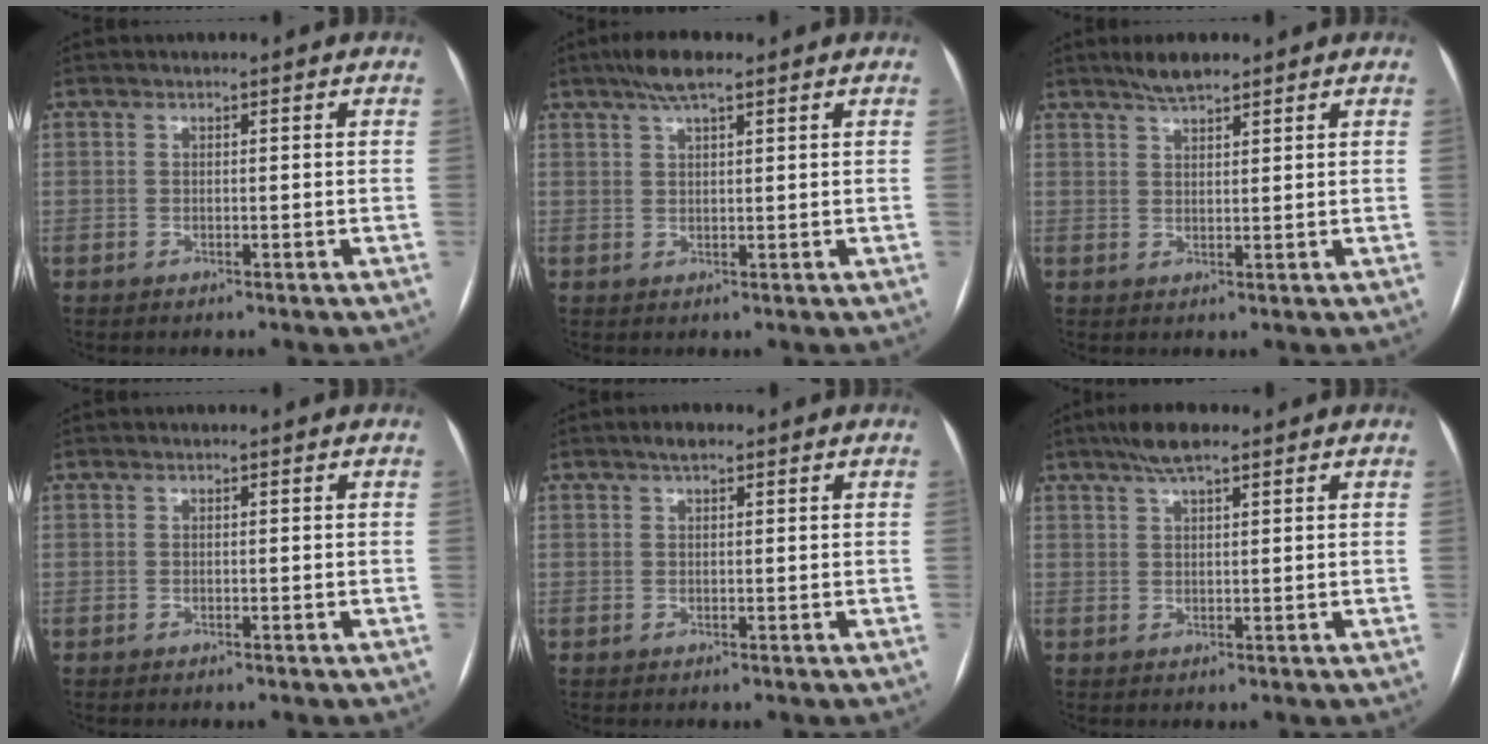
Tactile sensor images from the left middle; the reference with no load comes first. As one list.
[{"total": 4.6, "force": [3.1, 0.8, 3.2], "torque": [-0.064, 0.014, 0.055]}, {"total": 3.7, "force": [3.0, 0.7, 2.0], "torque": [-0.042, 0.007, 0.056]}, {"total": 0.0}, {"total": 1.7, "force": [1.1, 0.5, 1.1], "torque": [-0.023, 0.008, 0.019]}, {"total": 4.7, "force": [3.3, 0.8, 3.2], "torque": [-0.063, 0.014, 0.059]}]